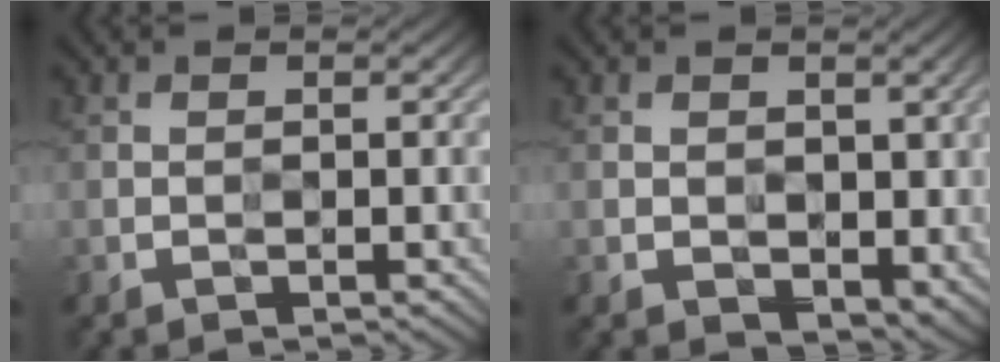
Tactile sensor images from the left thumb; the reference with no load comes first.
{"total": 2.7, "force": [0.6, 2.1, 1.5], "torque": [-0.029, -0.015, 0.013]}